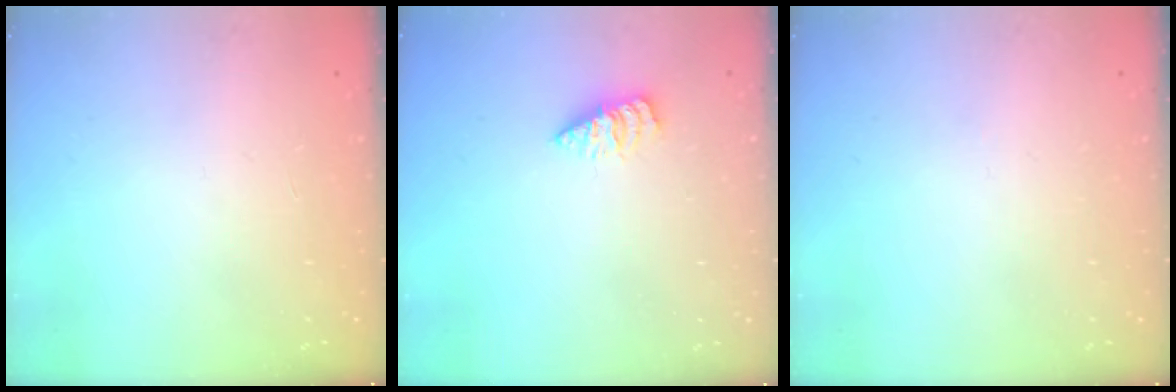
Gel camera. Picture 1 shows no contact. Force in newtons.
{"total": 2.0, "press": 2.0, "slide": 0.4}
{"total": 0.0}